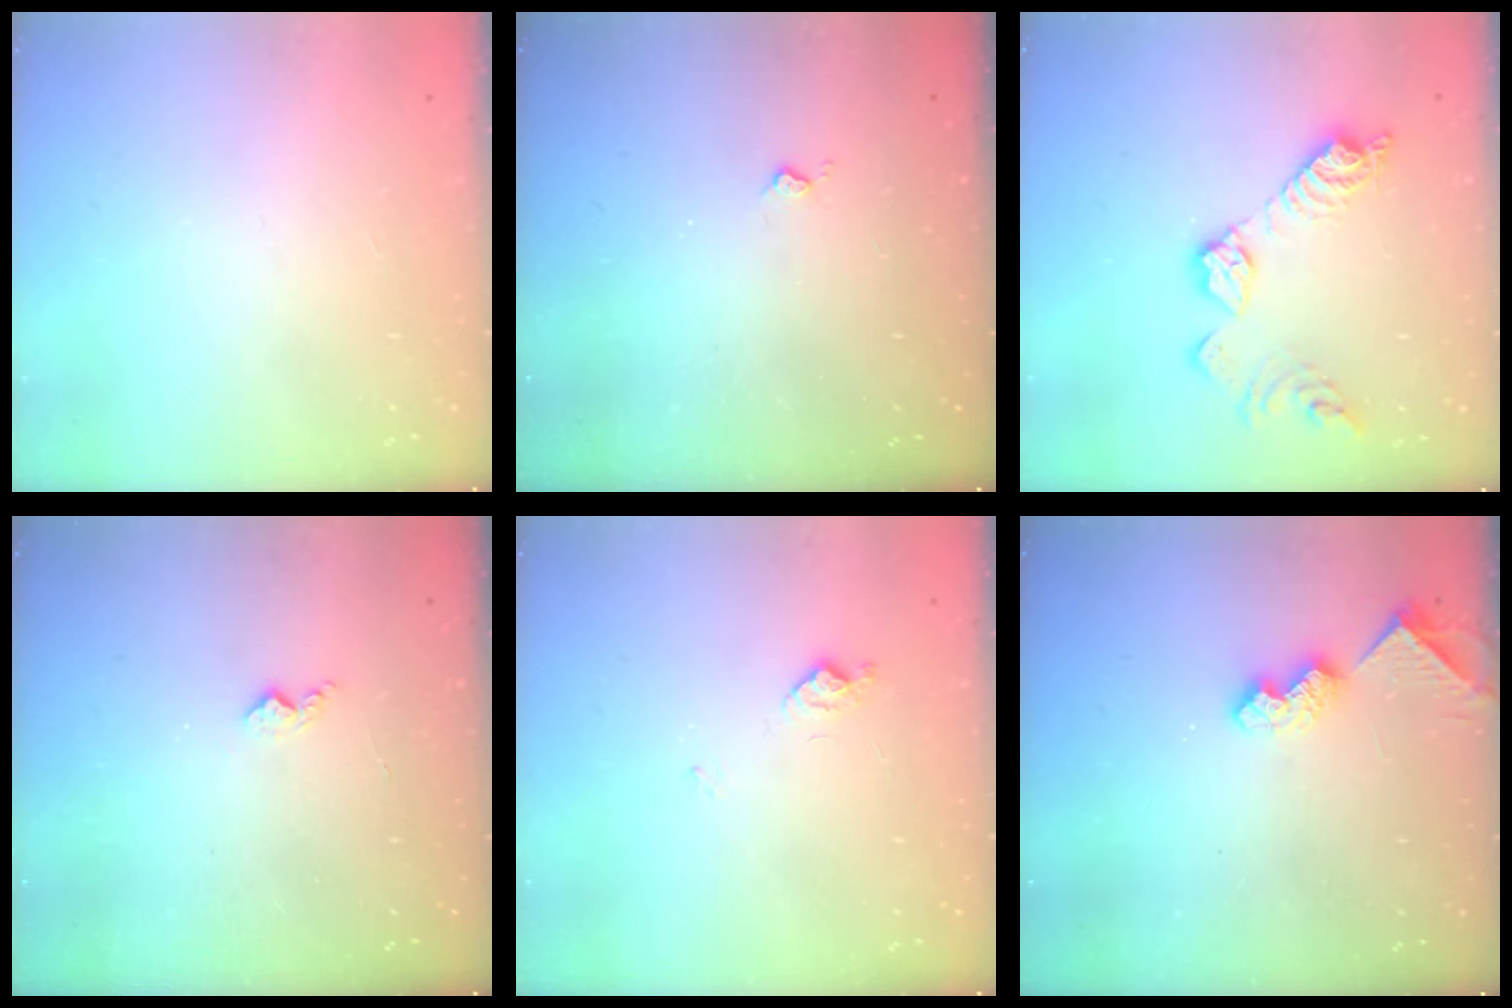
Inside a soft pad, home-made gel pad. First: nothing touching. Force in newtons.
{"total": 2.4, "press": 2.3, "slide": 0.5}
{"total": 13.6, "press": 13.6, "slide": 0.6}
{"total": 4.1, "press": 4.1, "slide": 0.5}
{"total": 6.7, "press": 6.6, "slide": 0.8}
{"total": 8.3, "press": 8.3, "slide": 0.6}